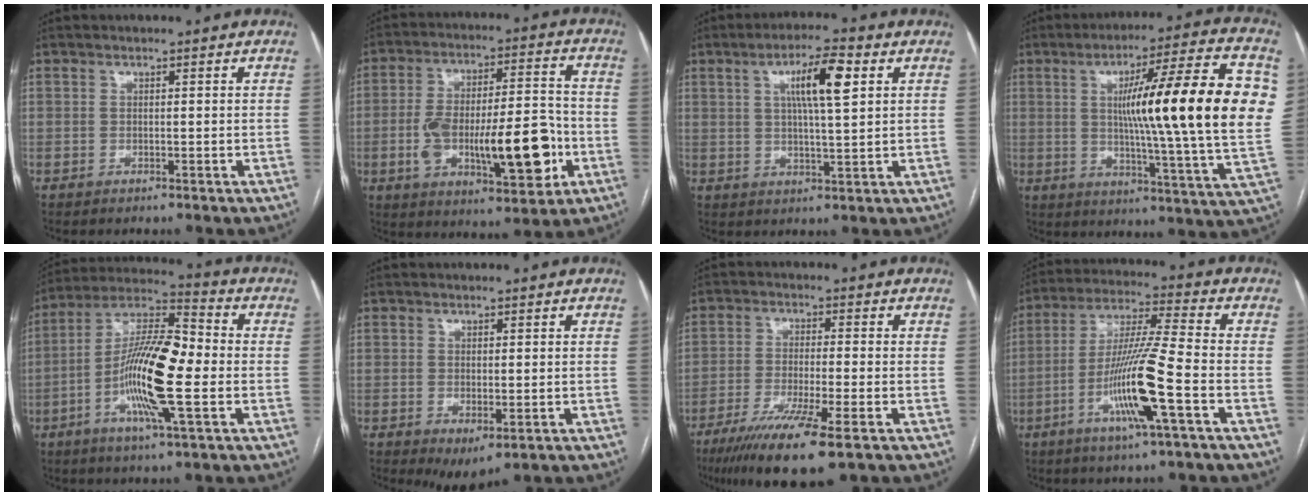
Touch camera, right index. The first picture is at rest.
{"total": 18.3, "force": [-4.6, 5.4, 16.9], "torque": [-0.278, 0.014, -0.063]}
{"total": 8.5, "force": [2.9, 1.0, 7.9], "torque": [-0.138, 0.009, 0.048]}
{"total": 24.4, "force": [4.0, -0.1, 24.1], "torque": [-0.310, 0.009, 0.046]}
{"total": 15.7, "force": [-3.1, 2.1, 15.2], "torque": [-0.290, 0.006, -0.062]}
{"total": 3.8, "force": [-1.5, 1.6, 3.1], "torque": [-0.045, -0.013, -0.009]}
{"total": 11.3, "force": [-6.7, 0.4, 9.1], "torque": [-0.158, -0.031, -0.112]}
{"total": 13.1, "force": [-4.7, -0.7, 12.2], "torque": [-0.240, -0.009, -0.094]}